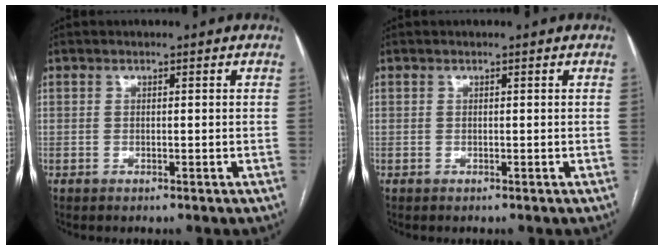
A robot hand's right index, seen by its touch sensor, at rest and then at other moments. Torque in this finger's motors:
{"motor_torque": [0.00, 0.00, 0.00, 0.00]}